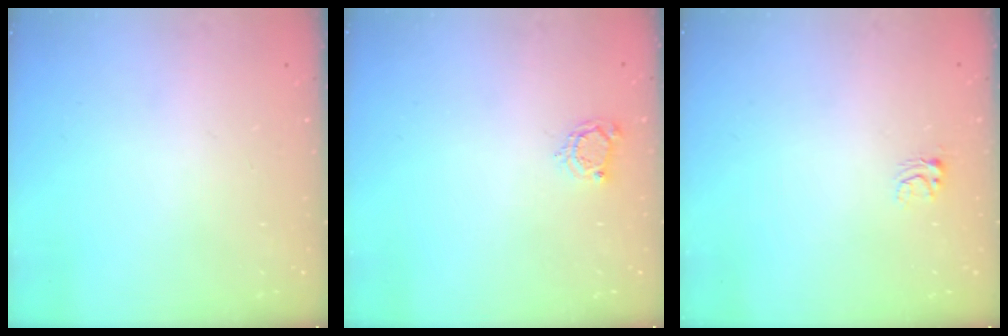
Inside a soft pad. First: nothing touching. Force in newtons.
{"total": 3.8, "press": 3.8, "slide": 0.3}
{"total": 3.5, "press": 3.5, "slide": 0.3}